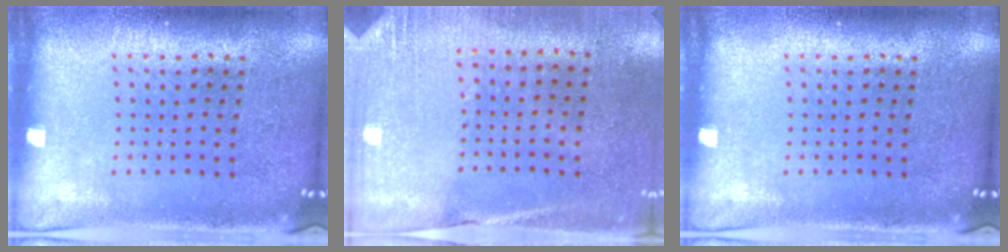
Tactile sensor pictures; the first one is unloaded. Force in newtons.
{"total": 2.7, "press": 2.4, "slide": 1.2}
{"total": 0.0}